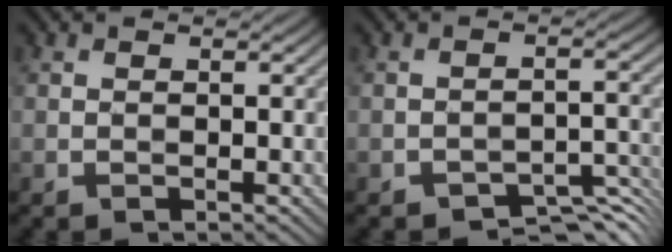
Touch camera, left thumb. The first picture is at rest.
{"total": 4.0, "force": [-3.8, 0.6, 0.9], "torque": [-0.009, 0.009, -0.054]}